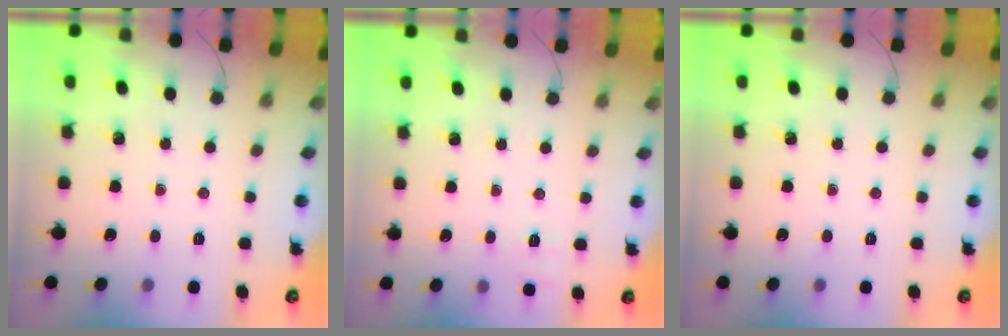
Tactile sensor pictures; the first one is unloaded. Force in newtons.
{"total": 4.8, "press": 4.4, "slide": 1.9}
{"total": 0.0}